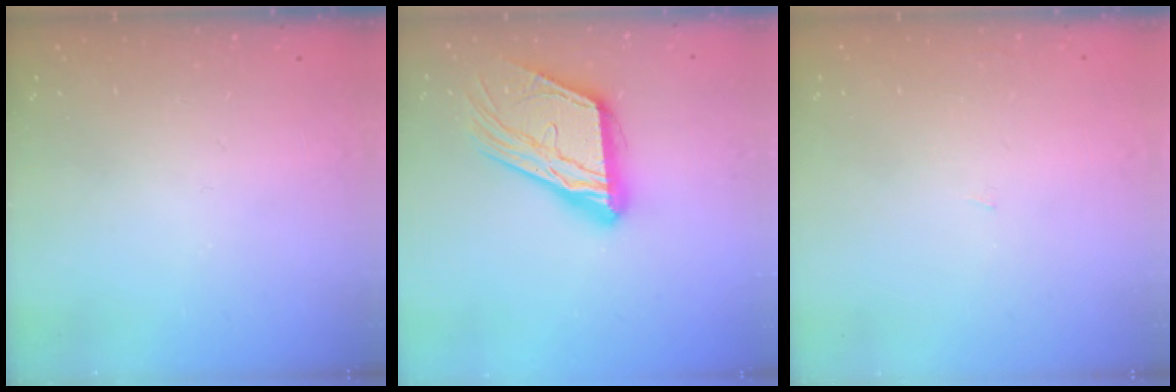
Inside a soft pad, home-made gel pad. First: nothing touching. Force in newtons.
{"total": 17.4, "press": 17.3, "slide": 1.9}
{"total": 0.9, "press": 0.9, "slide": 0.0}